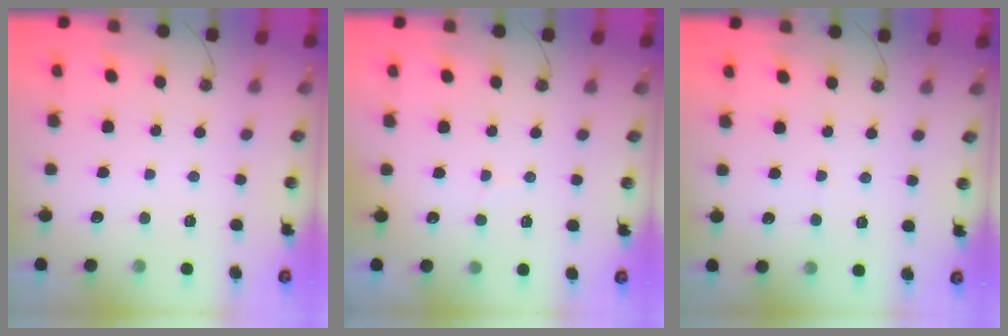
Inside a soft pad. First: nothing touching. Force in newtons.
{"total": 3.4, "press": 3.3, "slide": 0.8}
{"total": 3.9, "press": 3.8, "slide": 0.4}